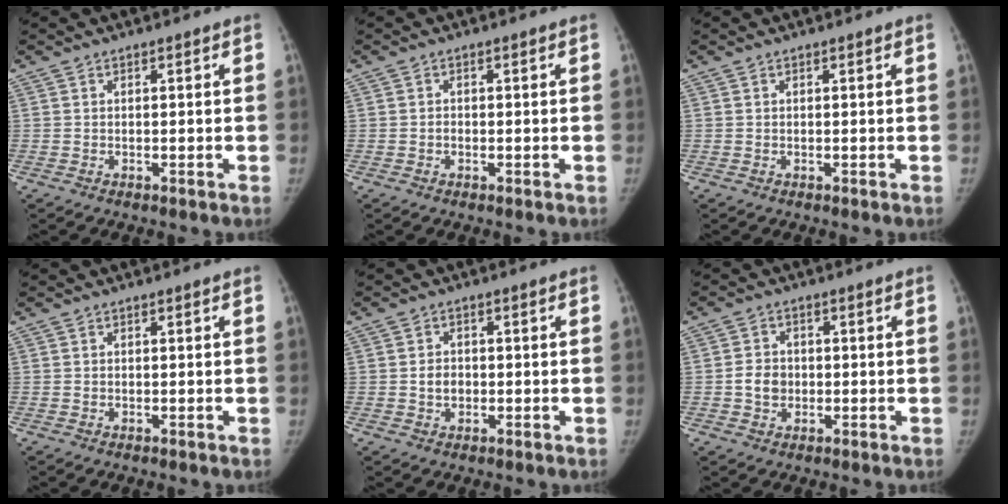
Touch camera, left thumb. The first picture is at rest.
{"total": 0.9, "force": [-0.2, 0.7, 0.4], "torque": [-0.004, 0.003, -0.005]}
{"total": 0.0}
{"total": 0.0}
{"total": 3.0, "force": [-0.3, 2.5, 1.7], "torque": [-0.018, 0.005, -0.005]}
{"total": 4.2, "force": [-0.4, 3.6, 2.2], "torque": [-0.025, 0.007, -0.009]}